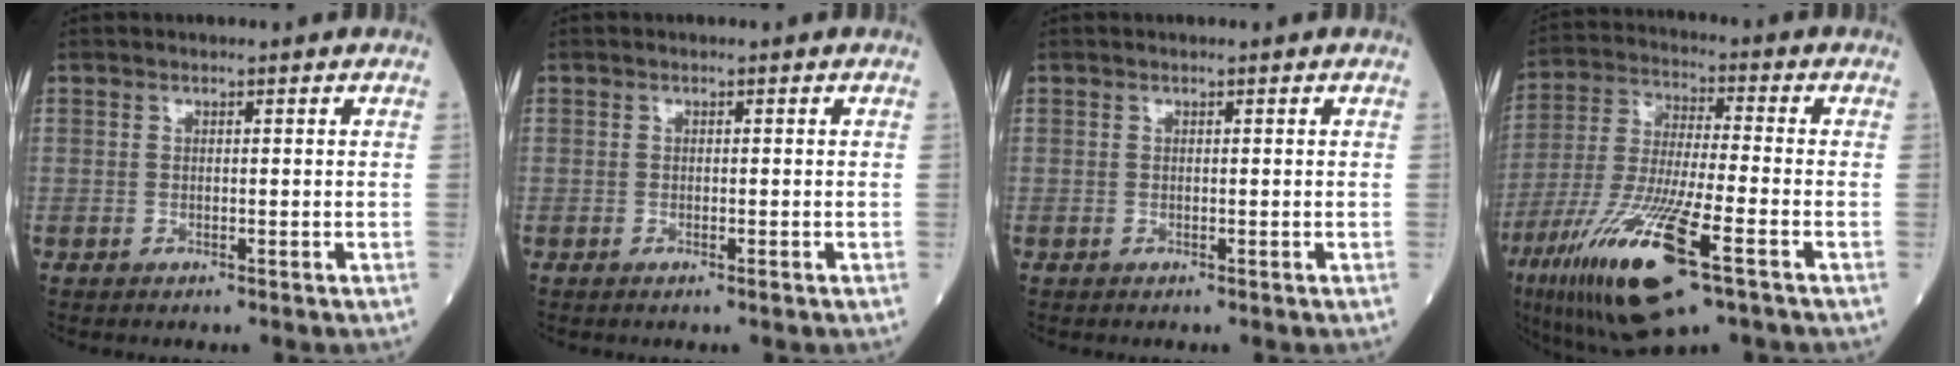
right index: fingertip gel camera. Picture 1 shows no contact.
{"total": 0.8, "force": [-0.4, 0.2, 0.7], "torque": [-0.011, -0.002, -0.006]}
{"total": 0.0}
{"total": 18.4, "force": [-8.8, 2.9, 15.9], "torque": [-0.338, -0.041, -0.154]}